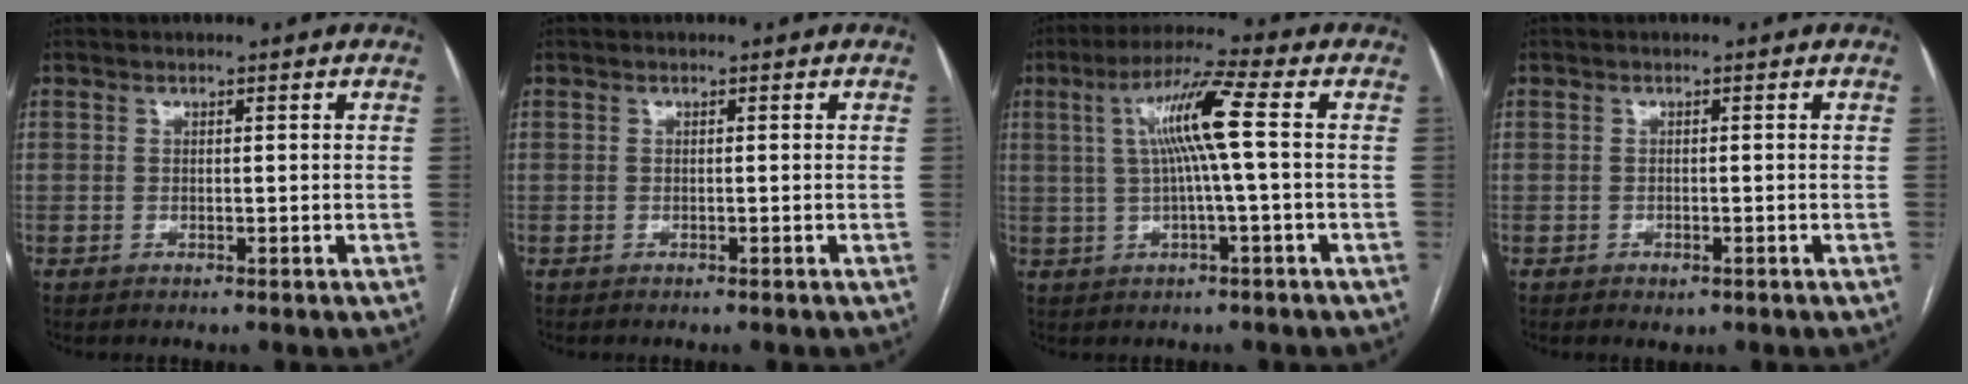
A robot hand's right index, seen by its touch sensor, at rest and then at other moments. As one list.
[{"total": 0.0}, {"total": 8.7, "force": [1.1, -0.6, 8.6], "torque": [-0.160, 0.016, 0.021]}, {"total": 1.5, "force": [-0.8, 0.8, 0.9], "torque": [-0.011, 0.000, -0.004]}]